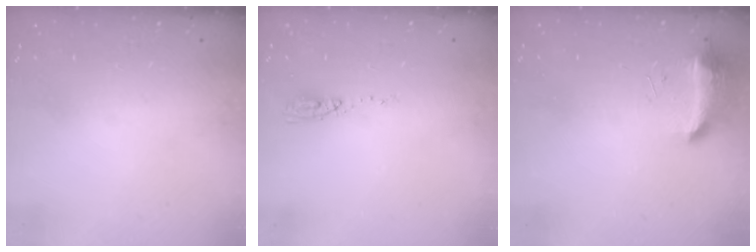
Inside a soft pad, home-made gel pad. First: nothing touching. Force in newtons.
{"total": 3.9, "press": 3.7, "slide": 1.2}
{"total": 14.4, "press": 9.5, "slide": 10.8}